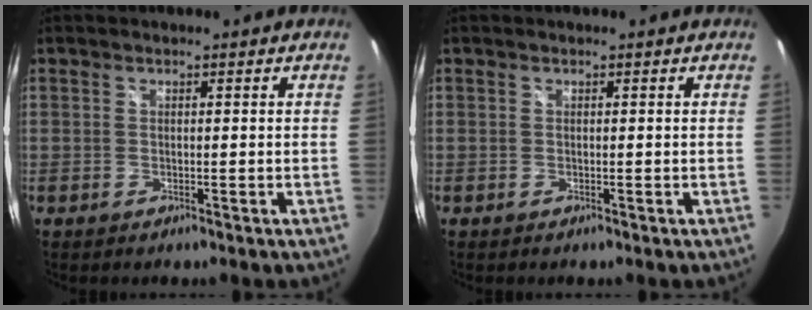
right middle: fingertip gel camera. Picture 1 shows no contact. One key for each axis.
{"total": 0.0}